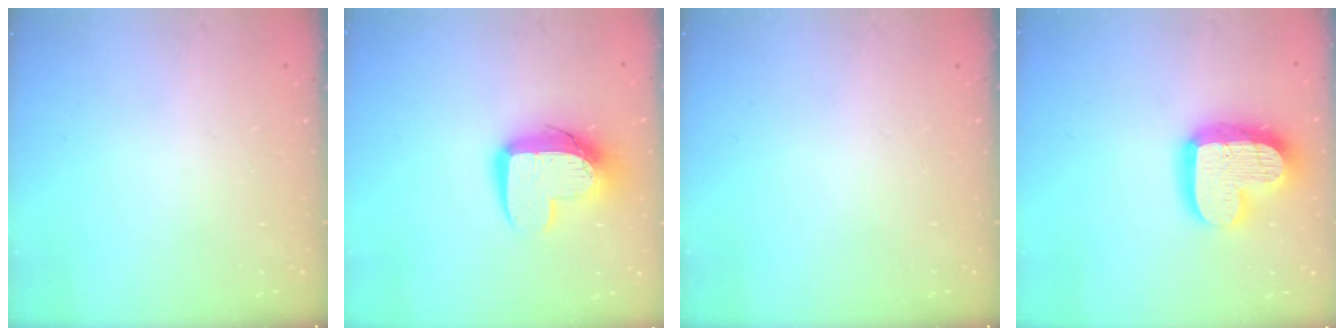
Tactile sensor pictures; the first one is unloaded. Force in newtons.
{"total": 12.3, "press": 12.3, "slide": 0.9}
{"total": 0.0}
{"total": 18.6, "press": 18.6, "slide": 1.4}